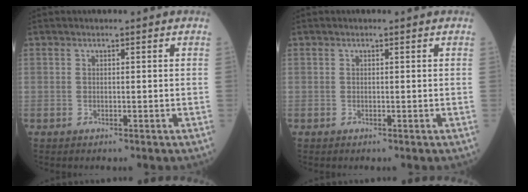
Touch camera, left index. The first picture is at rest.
{"total": 0.0}